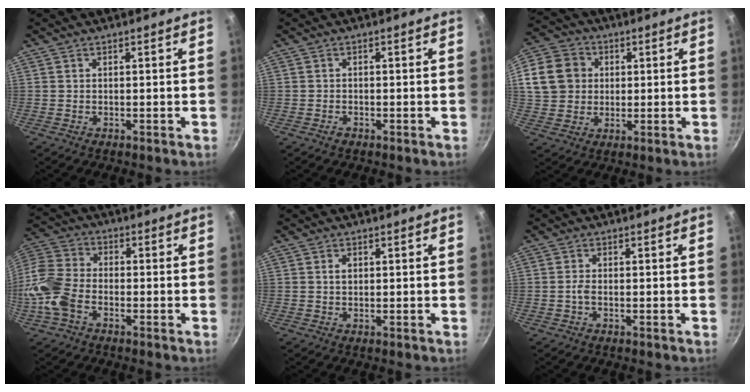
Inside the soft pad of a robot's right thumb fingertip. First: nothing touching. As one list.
[{"total": 0.9, "force": [-0.7, 0.6, 0.2], "torque": [-0.004, 0.006, -0.013]}, {"total": 15.9, "force": [3.2, 13.6, 7.6], "torque": [-0.148, 0.023, 0.053]}, {"total": 10.8, "force": [-3.9, 7.1, 7.2], "torque": [-0.141, 0.031, -0.096]}, {"total": 1.3, "force": [0.3, 1.0, 0.9], "torque": [-0.010, 0.003, 0.005]}, {"total": 1.4, "force": [-0.5, 0.6, 1.1], "torque": [-0.026, 0.005, -0.012]}]